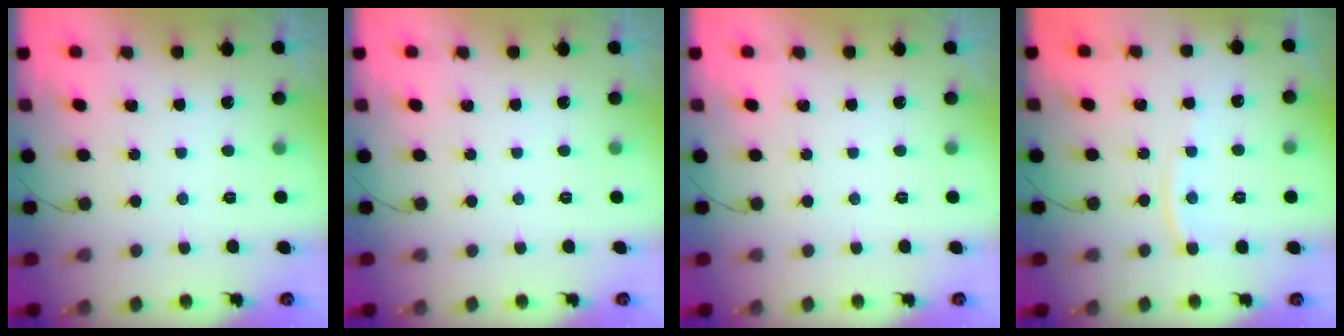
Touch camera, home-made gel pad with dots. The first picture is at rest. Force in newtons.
{"total": 0.0}
{"total": 0.0}
{"total": 5.5, "press": 5.5, "slide": 0.6}